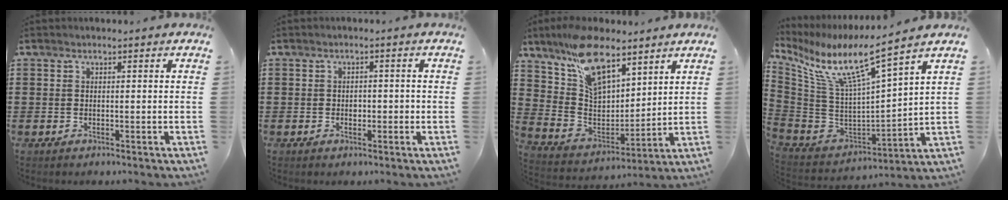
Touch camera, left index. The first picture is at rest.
{"total": 1.5, "force": [-0.4, 0.9, 1.1], "torque": [-0.022, 0.005, -0.010]}
{"total": 13.8, "force": [9.1, 6.1, 8.3], "torque": [-0.172, -0.024, 0.169]}
{"total": 9.8, "force": [6.5, 0.9, 7.3], "torque": [-0.167, -0.053, 0.102]}